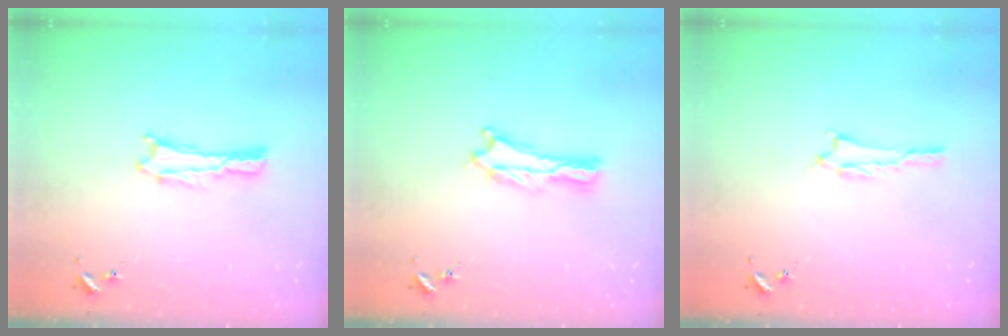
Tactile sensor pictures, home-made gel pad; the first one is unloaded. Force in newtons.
{"total": 0.7, "press": 0.7, "slide": 0.2}
{"total": 1.0, "press": 1.0, "slide": 0.2}